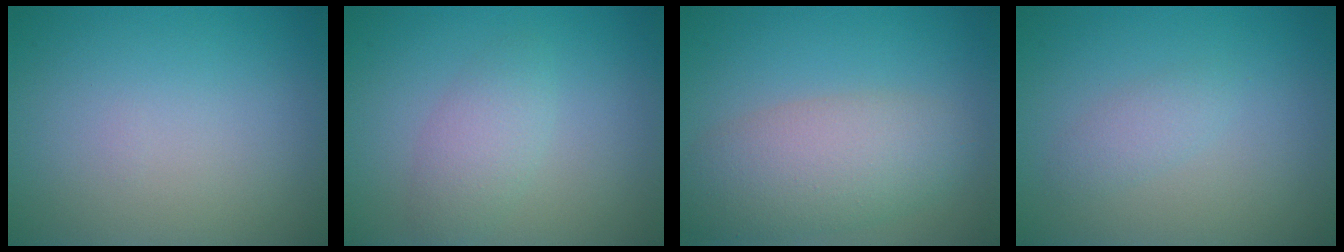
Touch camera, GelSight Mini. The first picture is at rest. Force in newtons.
{"total": 2.4, "press": 2.4, "slide": 0.1}
{"total": 5.6, "press": 5.6, "slide": 0.3}
{"total": 1.3, "press": 1.3, "slide": 0.1}